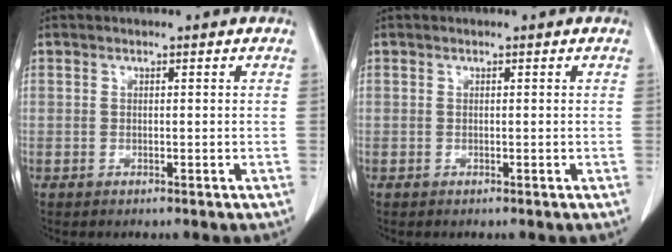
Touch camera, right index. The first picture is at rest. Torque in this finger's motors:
{"motor_torque": [0.01, 0.00, 0.00, 0.00]}